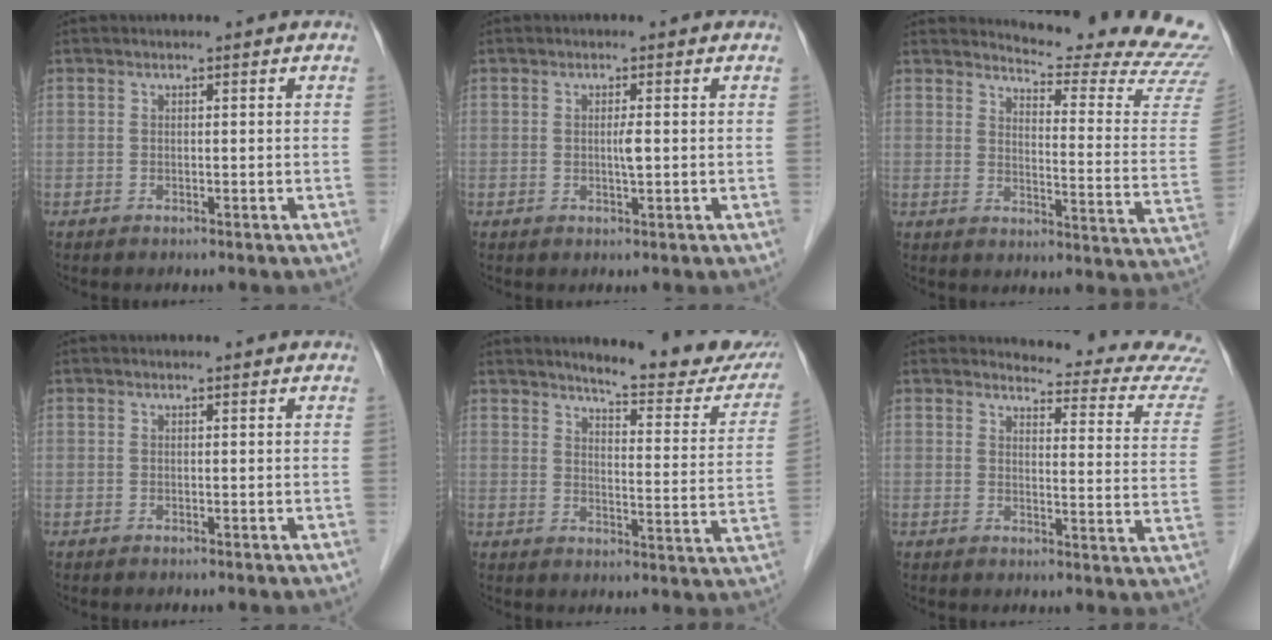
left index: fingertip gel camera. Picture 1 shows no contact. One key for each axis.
{"total": 1.5, "fx": 0.1, "fy": 0.1, "fz": 1.5, "tx": -0.028, "ty": 0.000, "tz": 0.001}
{"total": 19.7, "fx": 19.2, "fy": 0.1, "fz": 4.3, "tx": -0.060, "ty": -0.151, "tz": 0.211}
{"total": 1.0, "fx": 0.9, "fy": 0.2, "fz": 0.2, "tx": -0.011, "ty": 0.008, "tz": 0.010}
{"total": 17.1, "fx": 15.5, "fy": 2.4, "fz": 6.8, "tx": -0.071, "ty": -0.060, "tz": 0.173}
{"total": 14.3, "fx": 14.2, "fy": -0.1, "fz": 1.6, "tx": -0.001, "ty": -0.104, "tz": 0.135}